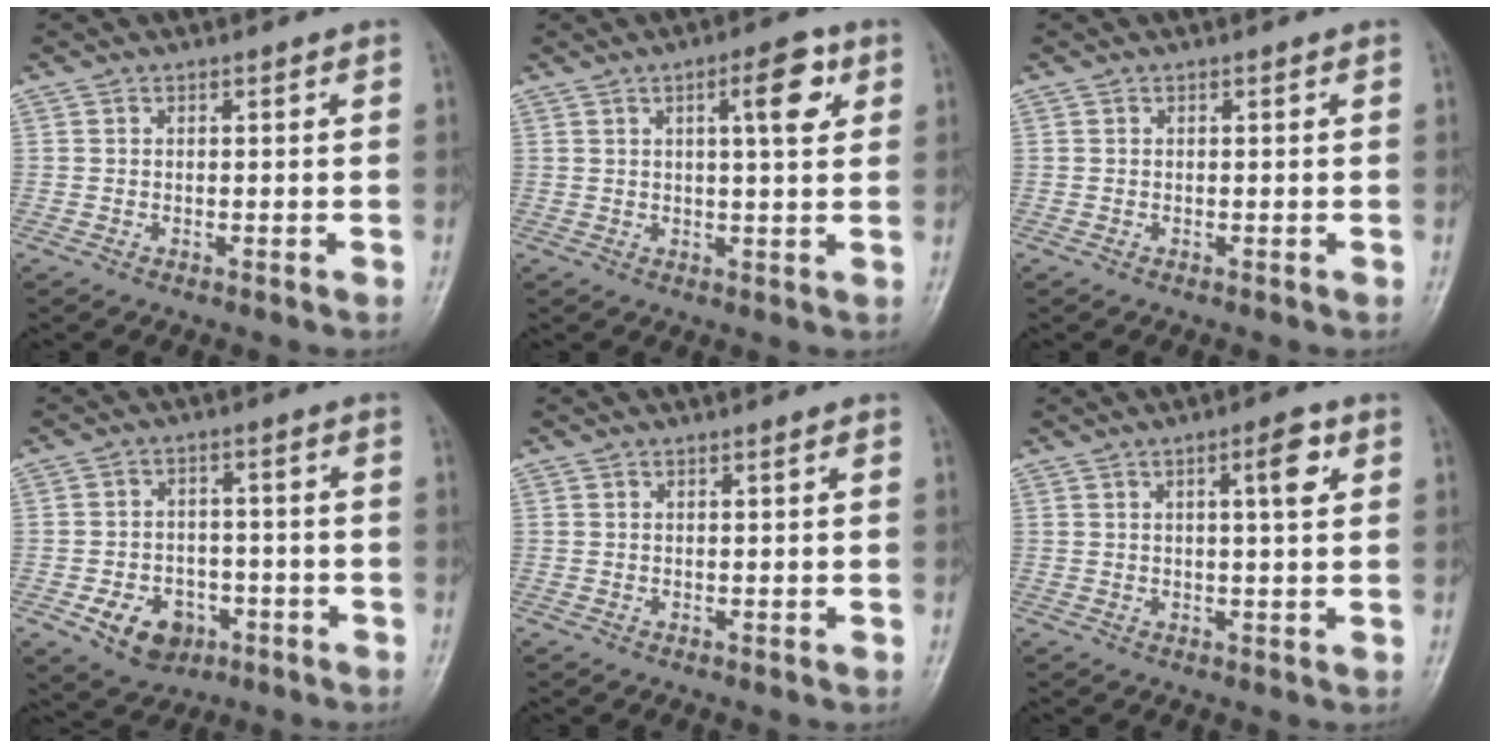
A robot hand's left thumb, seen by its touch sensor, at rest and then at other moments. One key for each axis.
{"total": 7.2, "fx": 2.8, "fy": 2.2, "fz": 6.3, "tx": -0.078, "ty": -0.005, "tz": 0.034}
{"total": 0.0}
{"total": 8.9, "fx": -3.7, "fy": 6.7, "fz": 4.5, "tx": -0.046, "ty": 0.027, "tz": -0.051}
{"total": 0.7, "fx": 0.3, "fy": 0.1, "fz": 0.6, "tx": -0.010, "ty": 0.001, "tz": 0.004}
{"total": 5.2, "fx": 1.9, "fy": 1.3, "fz": 4.6, "tx": -0.065, "ty": -0.001, "tz": 0.028}